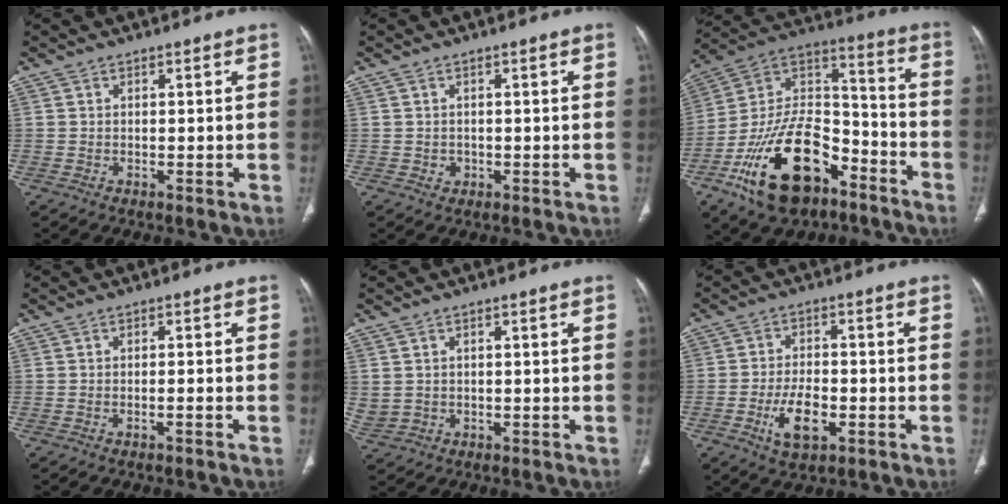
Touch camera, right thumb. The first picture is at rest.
{"total": 1.2, "force": [-0.3, 1.1, 0.4], "torque": [-0.001, 0.003, 0.001]}
{"total": 25.2, "force": [-13.2, 13.8, 16.4], "torque": [-0.301, 0.076, -0.226]}
{"total": 1.1, "force": [-0.8, 0.0, 0.8], "torque": [-0.020, 0.010, -0.010]}
{"total": 2.7, "force": [0.3, 2.3, 1.4], "torque": [-0.035, 0.001, 0.019]}
{"total": 7.9, "force": [-3.0, 4.0, 6.1], "torque": [-0.106, 0.011, -0.049]}